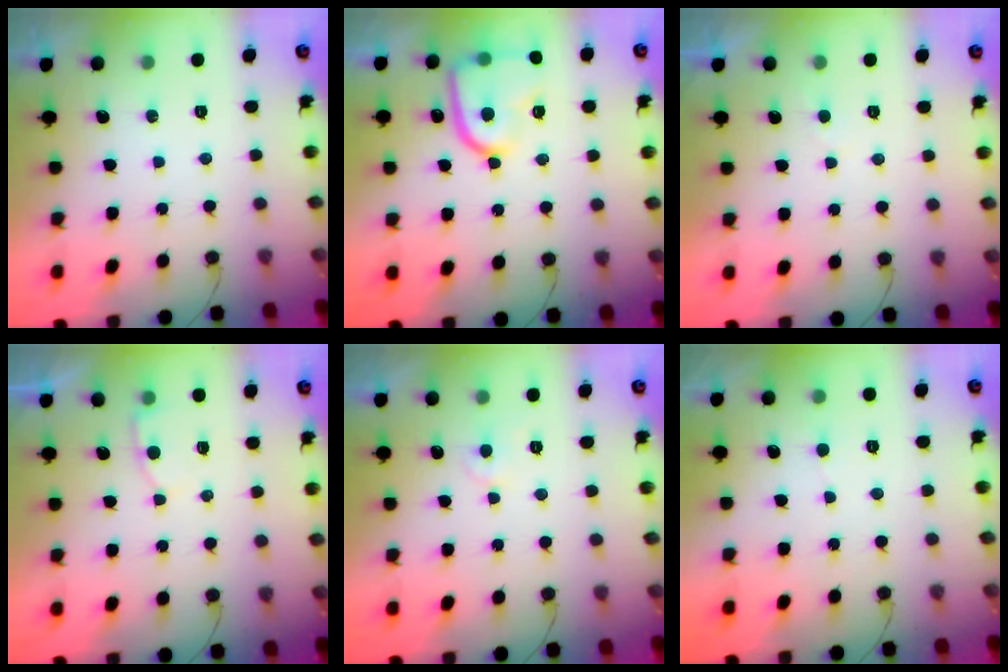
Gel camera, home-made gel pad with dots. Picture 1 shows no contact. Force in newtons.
{"total": 15.2, "press": 15.1, "slide": 1.3}
{"total": 2.0, "press": 2.0, "slide": 0.2}
{"total": 3.8, "press": 3.7, "slide": 0.4}
{"total": 4.5, "press": 4.5, "slide": 0.4}
{"total": 2.4, "press": 2.4, "slide": 0.3}